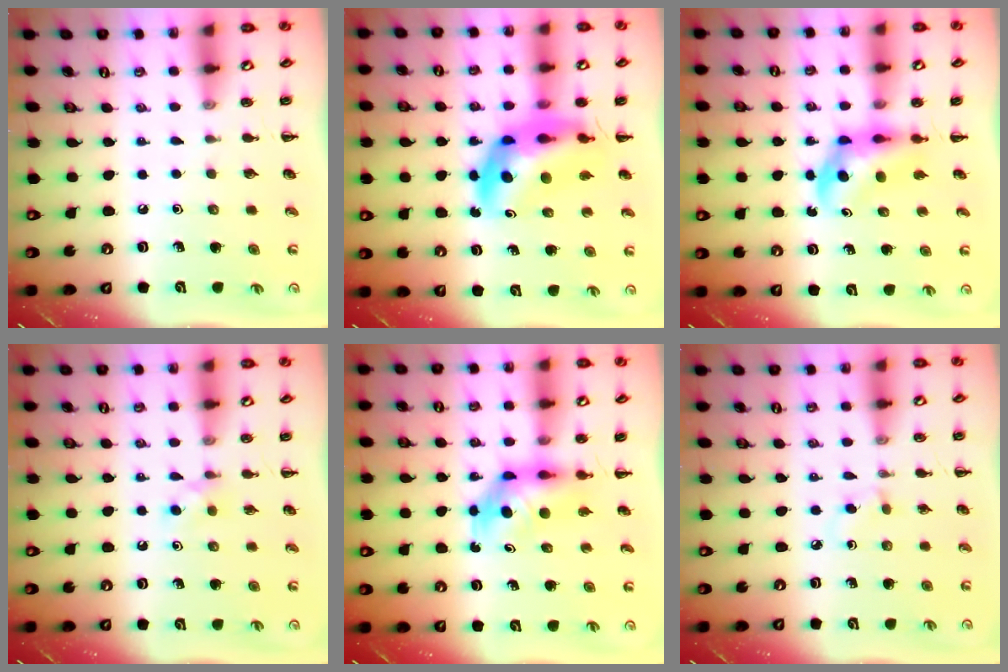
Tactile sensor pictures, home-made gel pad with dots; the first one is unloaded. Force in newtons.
{"total": 11.0, "press": 10.5, "slide": 3.2}
{"total": 5.5, "press": 5.3, "slide": 1.5}
{"total": 2.9, "press": 2.7, "slide": 1.1}
{"total": 5.2, "press": 5.1, "slide": 0.8}
{"total": 1.8, "press": 1.6, "slide": 0.8}